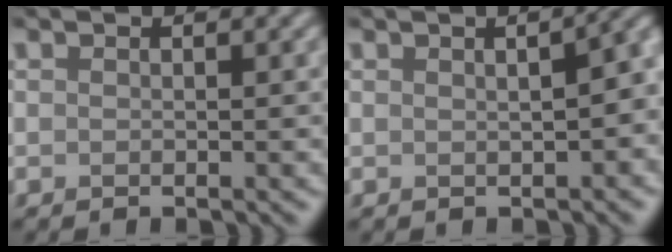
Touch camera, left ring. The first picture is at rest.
{"total": 4.7, "force": [0.5, 1.8, 4.3], "torque": [-0.039, 0.010, 0.014]}